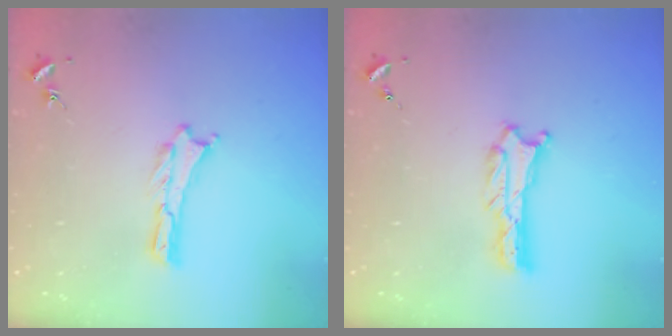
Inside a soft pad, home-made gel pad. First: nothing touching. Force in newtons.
{"total": 0.7, "press": 0.7, "slide": 0.1}